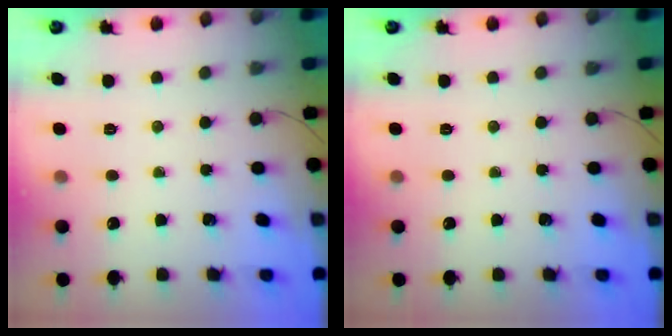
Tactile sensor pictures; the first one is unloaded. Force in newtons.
{"total": 0.0}